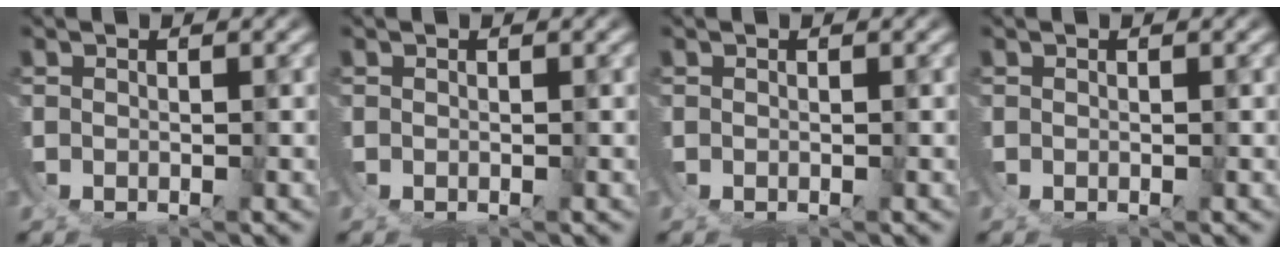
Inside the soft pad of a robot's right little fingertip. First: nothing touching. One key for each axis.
{"total": 0.0}
{"total": 0.0}
{"total": 0.0}